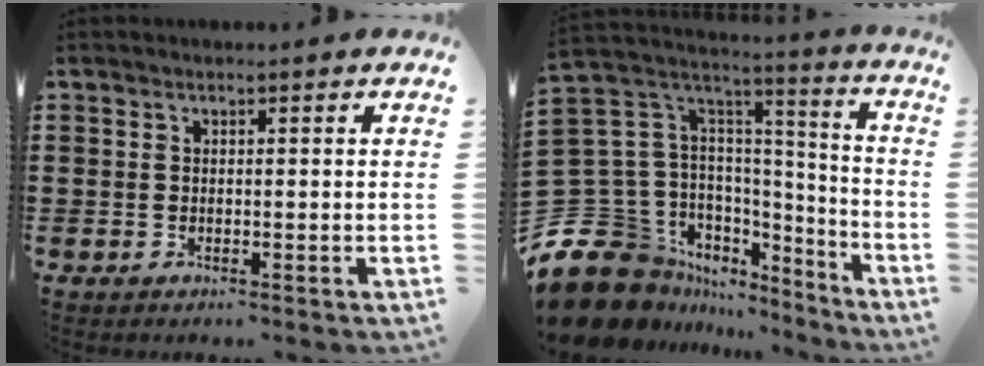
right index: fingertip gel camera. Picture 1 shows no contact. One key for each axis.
{"total": 15.2, "fx": -9.8, "fy": 10.6, "fz": 4.7, "tx": -0.140, "ty": -0.006, "tz": -0.160}